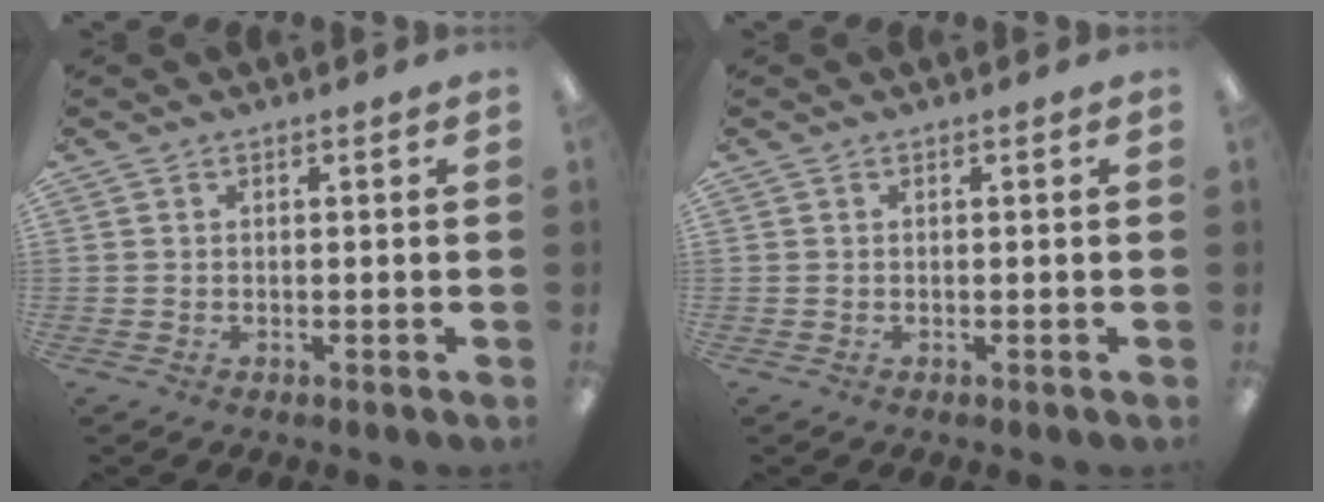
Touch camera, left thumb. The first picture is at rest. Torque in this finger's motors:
{"motor_torque": [-0.05, 0.05, -0.01, 0.01, 0.00]}